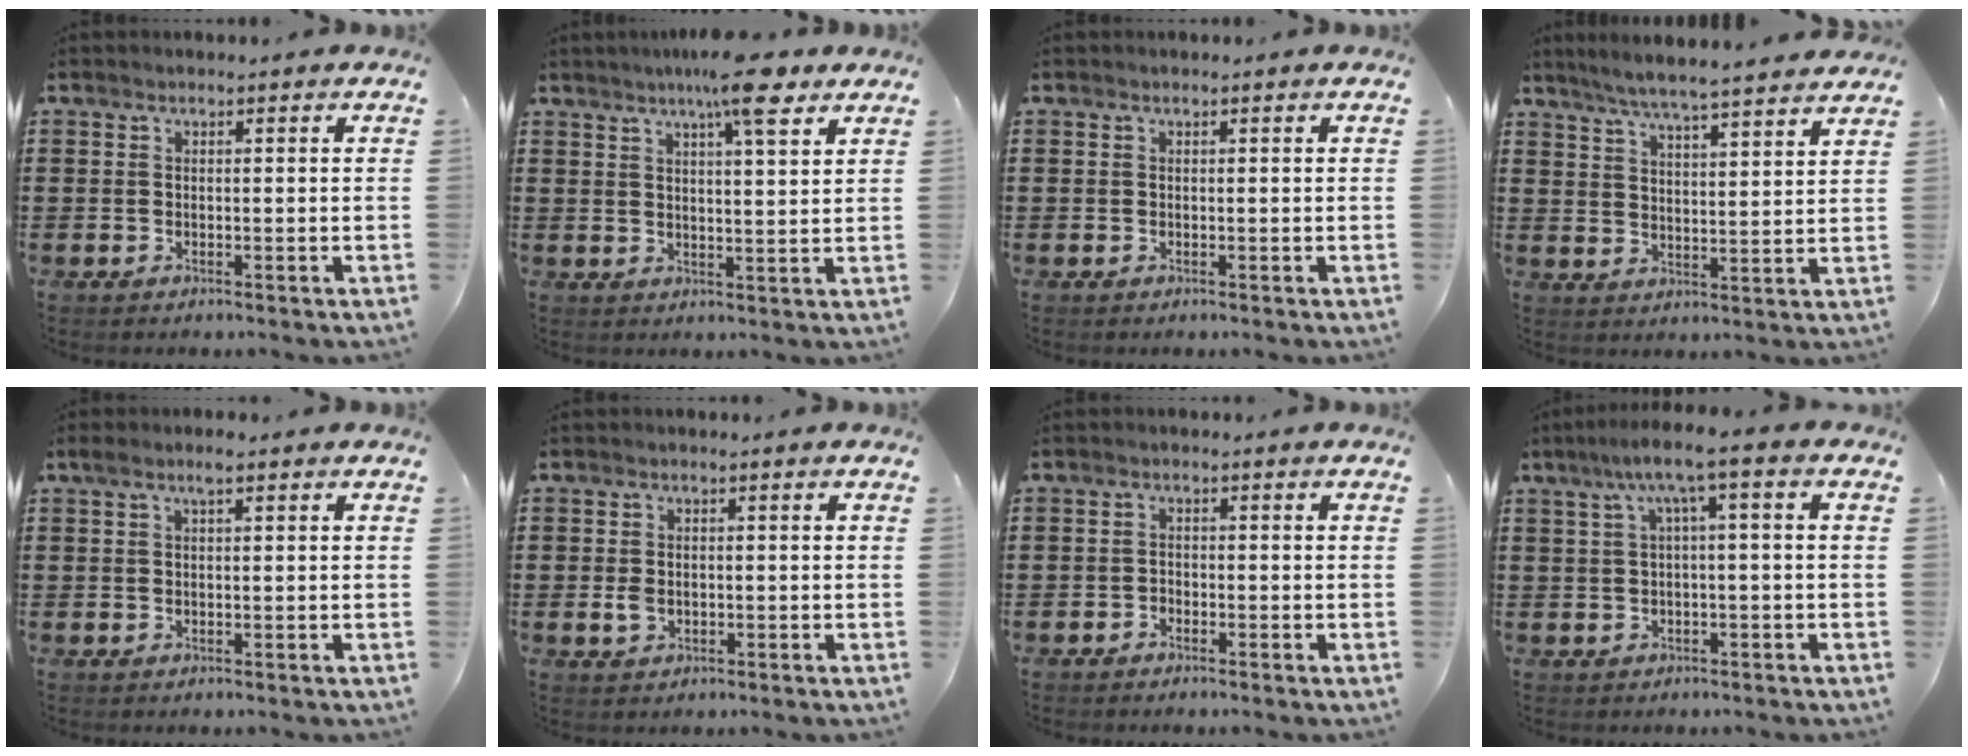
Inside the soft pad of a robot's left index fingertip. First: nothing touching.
{"total": 8.5, "force": [5.8, 1.3, 6.1], "torque": [-0.100, -0.013, 0.094]}
{"total": 0.0}
{"total": 5.5, "force": [5.1, -0.7, 2.0], "torque": [-0.057, -0.028, 0.087]}
{"total": 2.3, "force": [1.1, 0.5, 2.0], "torque": [-0.040, 0.005, 0.019]}
{"total": 2.0, "force": [-0.3, 1.5, 1.3], "torque": [-0.035, 0.002, -0.008]}
{"total": 1.3, "force": [-1.2, 0.4, 0.0], "torque": [-0.006, 0.002, -0.026]}
{"total": 5.2, "force": [0.6, 0.1, 5.1], "torque": [-0.101, 0.003, 0.004]}